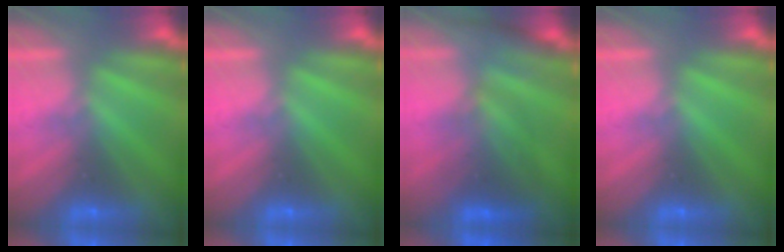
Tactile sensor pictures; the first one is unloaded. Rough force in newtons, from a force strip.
{"total": 0.0}
{"total": 2.3}
{"total": 0.0}